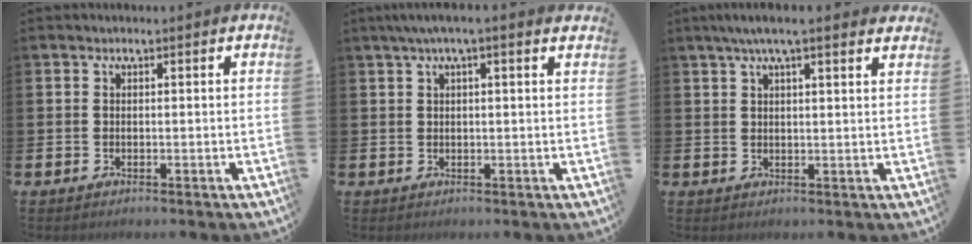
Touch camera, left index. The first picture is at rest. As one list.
[{"total": 2.8, "force": [2.0, 0.2, 2.0], "torque": [-0.038, 0.003, 0.034]}, {"total": 4.7, "force": [3.9, 0.5, 2.7], "torque": [-0.049, -0.006, 0.066]}]